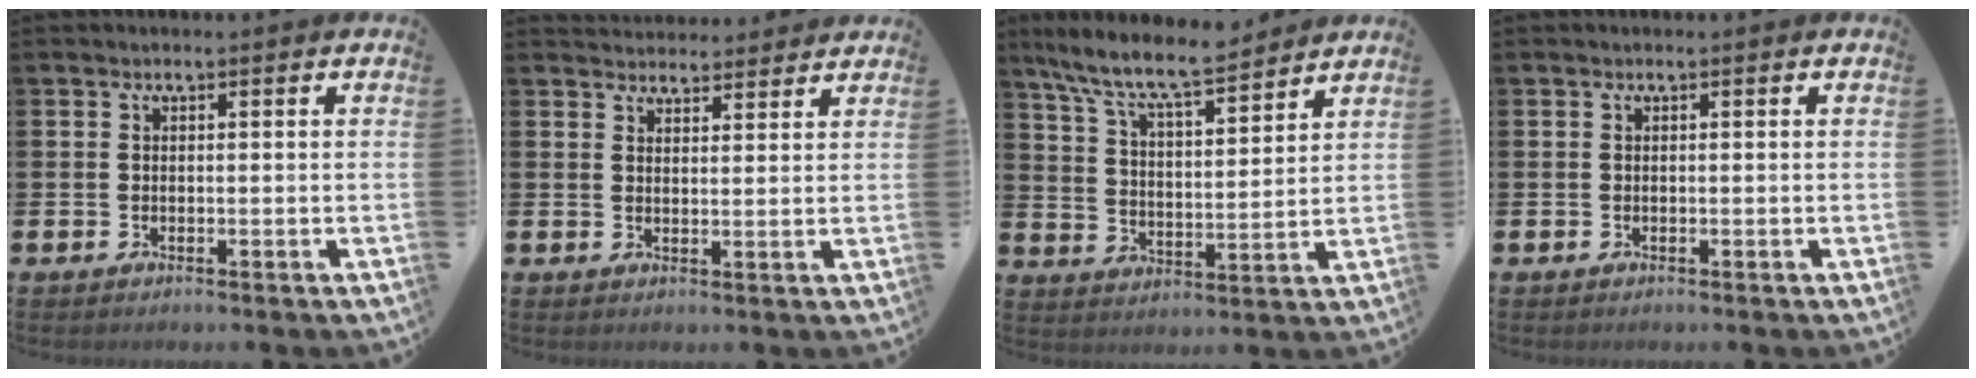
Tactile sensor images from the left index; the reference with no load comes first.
{"total": 3.4, "force": [3.3, 0.9, -0.3], "torque": [-0.002, -0.015, 0.062]}
{"total": 9.4, "force": [8.6, 1.2, 3.7], "torque": [-0.108, -0.050, 0.153]}
{"total": 0.0}